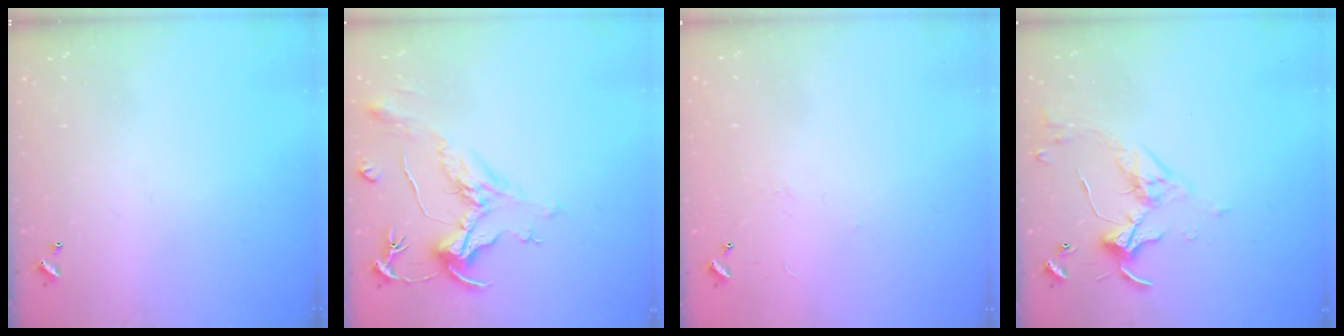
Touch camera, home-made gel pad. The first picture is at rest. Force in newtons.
{"total": 2.1, "press": 1.6, "slide": 1.3}
{"total": 7.1, "press": 7.0, "slide": 0.7}
{"total": 3.3, "press": 3.2, "slide": 0.7}